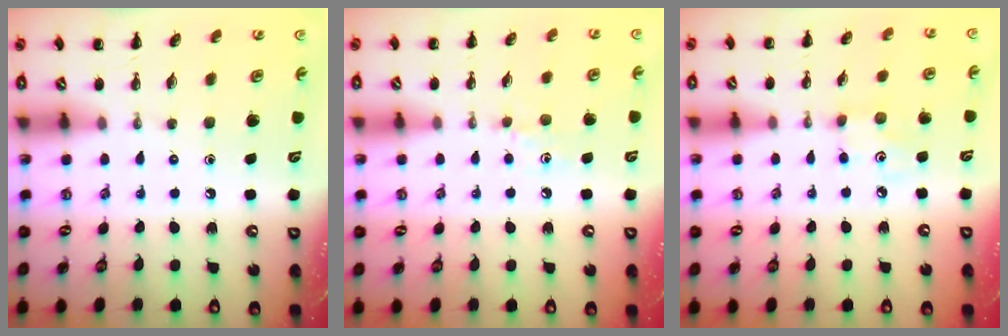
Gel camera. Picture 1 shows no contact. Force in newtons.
{"total": 5.4, "press": 5.1, "slide": 1.8}
{"total": 3.3, "press": 3.2, "slide": 0.8}